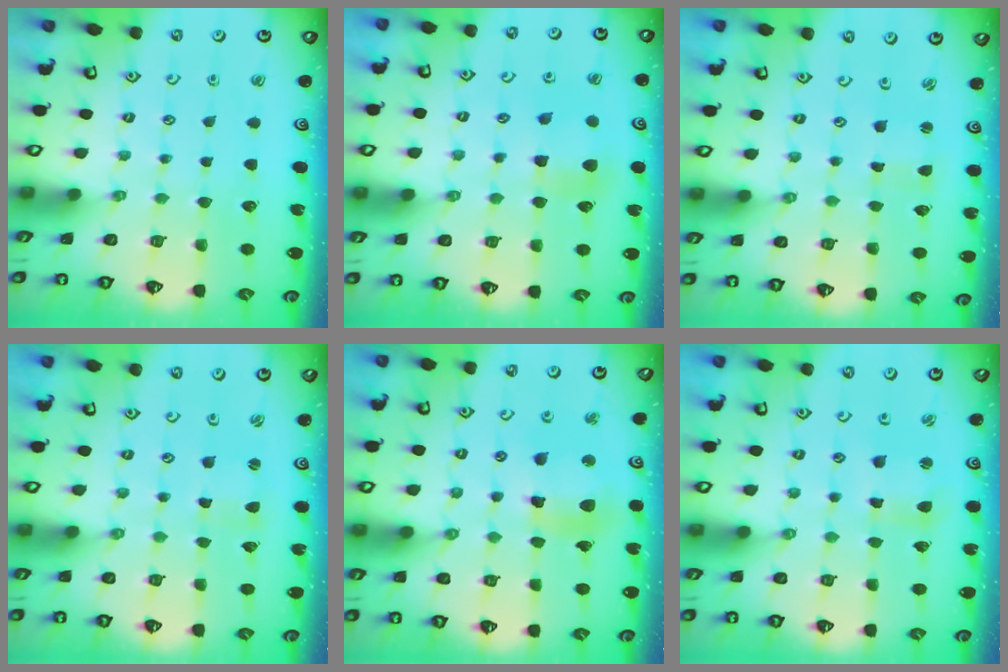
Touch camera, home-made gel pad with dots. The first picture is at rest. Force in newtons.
{"total": 5.6, "press": 5.6, "slide": 0.4}
{"total": 0.9, "press": 0.9, "slide": 0.1}
{"total": 1.1, "press": 1.1, "slide": 0.2}
{"total": 11.7, "press": 11.4, "slide": 2.4}
{"total": 4.6, "press": 4.6, "slide": 0.4}